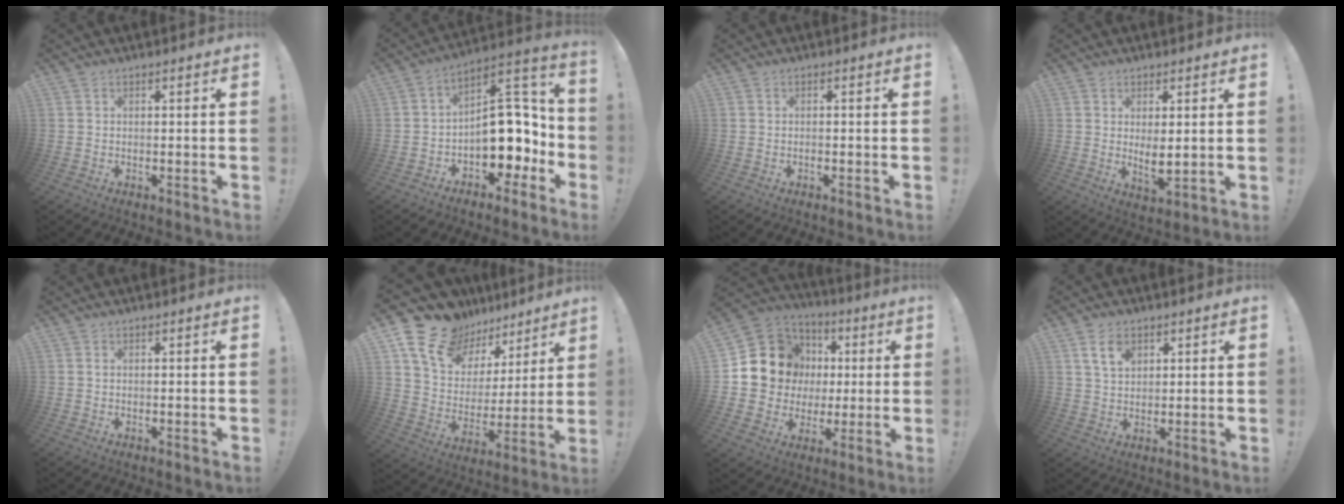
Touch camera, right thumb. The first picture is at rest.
{"total": 16.3, "force": [-2.2, 11.0, 11.8], "torque": [-0.134, 0.008, -0.020]}
{"total": 0.6, "force": [-0.4, 0.0, 0.4], "torque": [-0.010, 0.000, -0.007]}
{"total": 5.0, "force": [1.7, 1.6, 4.4], "torque": [-0.053, -0.026, 0.031]}
{"total": 0.0}
{"total": 16.3, "force": [12.5, 9.0, 5.5], "torque": [-0.103, -0.087, 0.237]}
{"total": 14.5, "force": [3.0, 13.4, 4.8], "torque": [-0.062, -0.010, 0.086]}
{"total": 6.5, "force": [3.2, 4.1, 3.9], "torque": [-0.064, -0.005, 0.059]}